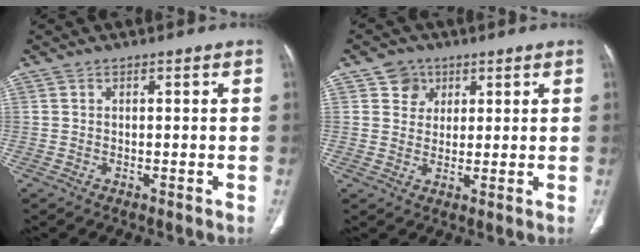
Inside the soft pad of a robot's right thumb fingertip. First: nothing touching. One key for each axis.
{"total": 4.6, "fx": 2.1, "fy": 4.0, "fz": 0.9, "tx": 0.009, "ty": -0.006, "tz": 0.034}